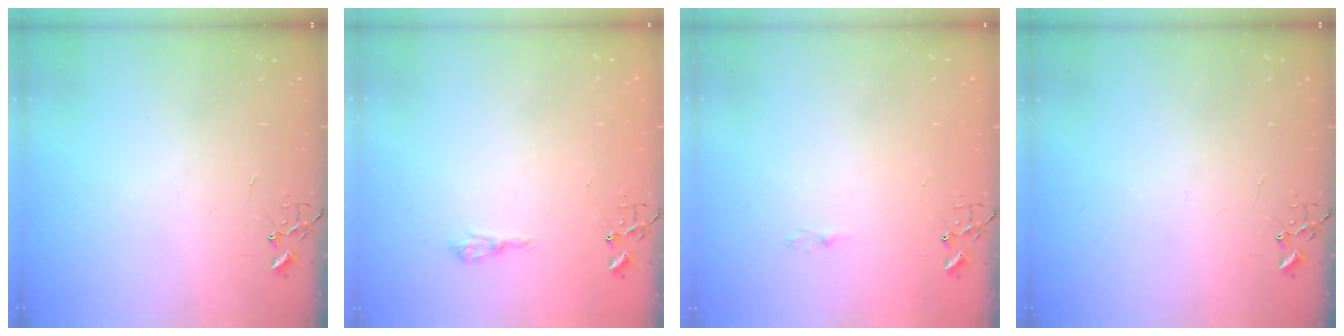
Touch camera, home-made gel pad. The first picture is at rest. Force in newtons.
{"total": 7.2, "press": 7.1, "slide": 0.6}
{"total": 2.5, "press": 2.5, "slide": 0.3}
{"total": 0.0}